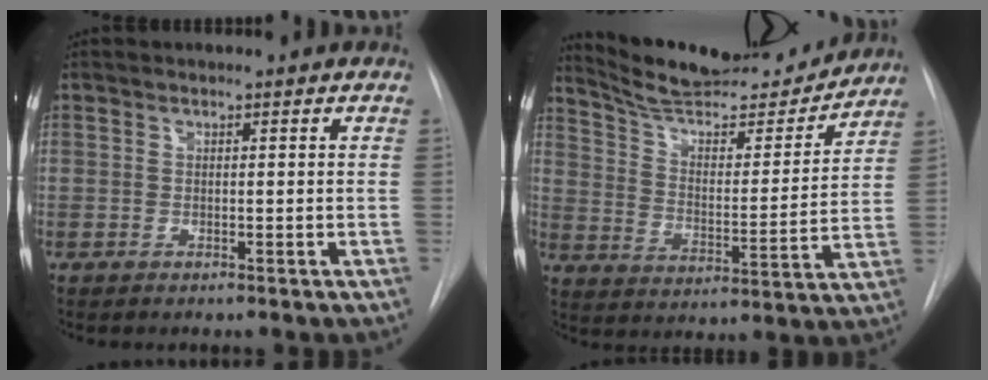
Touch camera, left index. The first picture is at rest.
{"total": 18.8, "force": [17.6, 2.8, 5.8], "torque": [-0.089, -0.022, 0.263]}